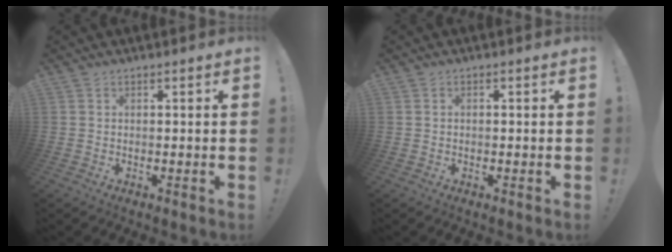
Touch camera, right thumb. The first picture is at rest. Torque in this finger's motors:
{"motor_torque": [-0.38, -0.02, -0.12, 0.00, 0.02]}